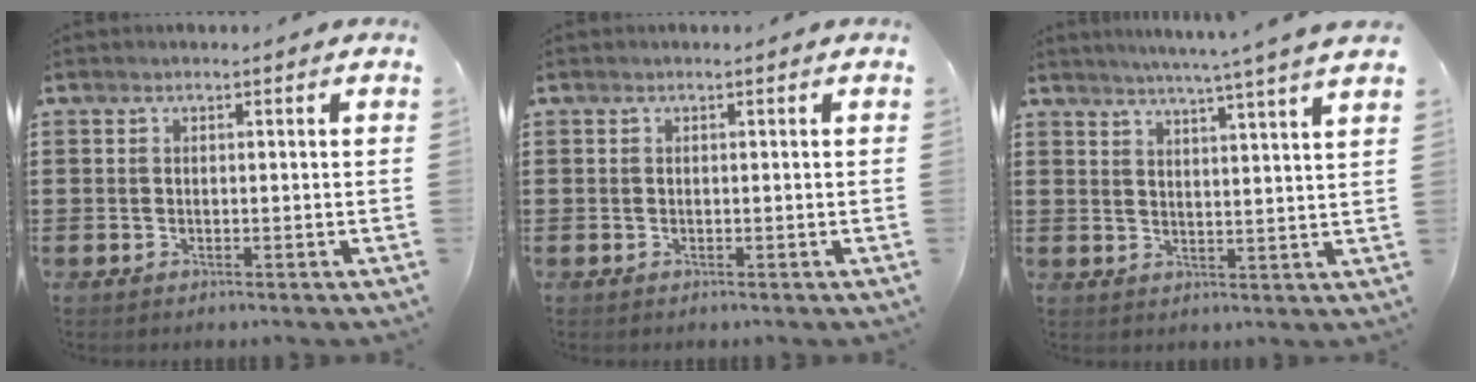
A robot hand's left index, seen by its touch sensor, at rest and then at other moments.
{"total": 0.0}
{"total": 4.5, "force": [3.9, -1.3, 1.7], "torque": [-0.045, -0.026, 0.064]}